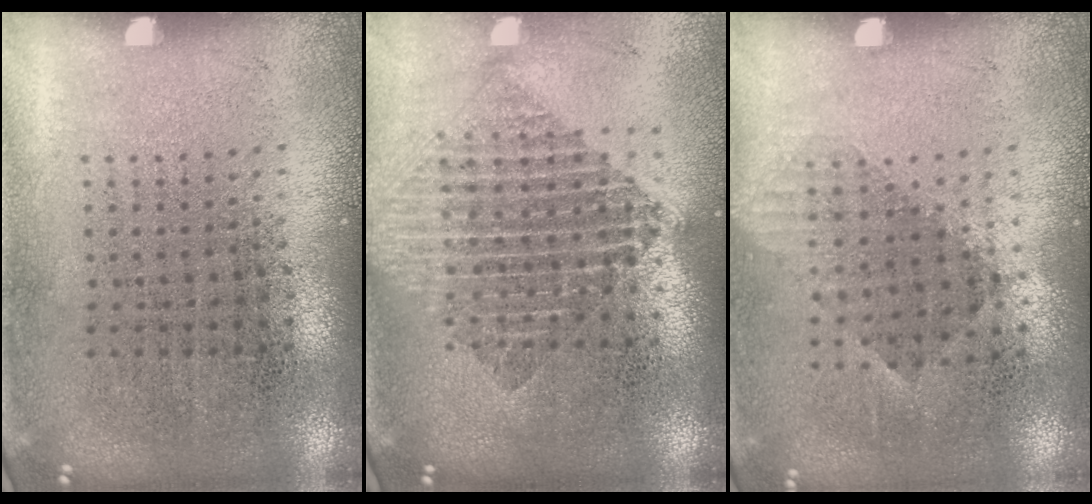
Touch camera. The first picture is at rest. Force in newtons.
{"total": 1.9, "press": 1.6, "slide": 1.1}
{"total": 0.9, "press": 0.7, "slide": 0.6}